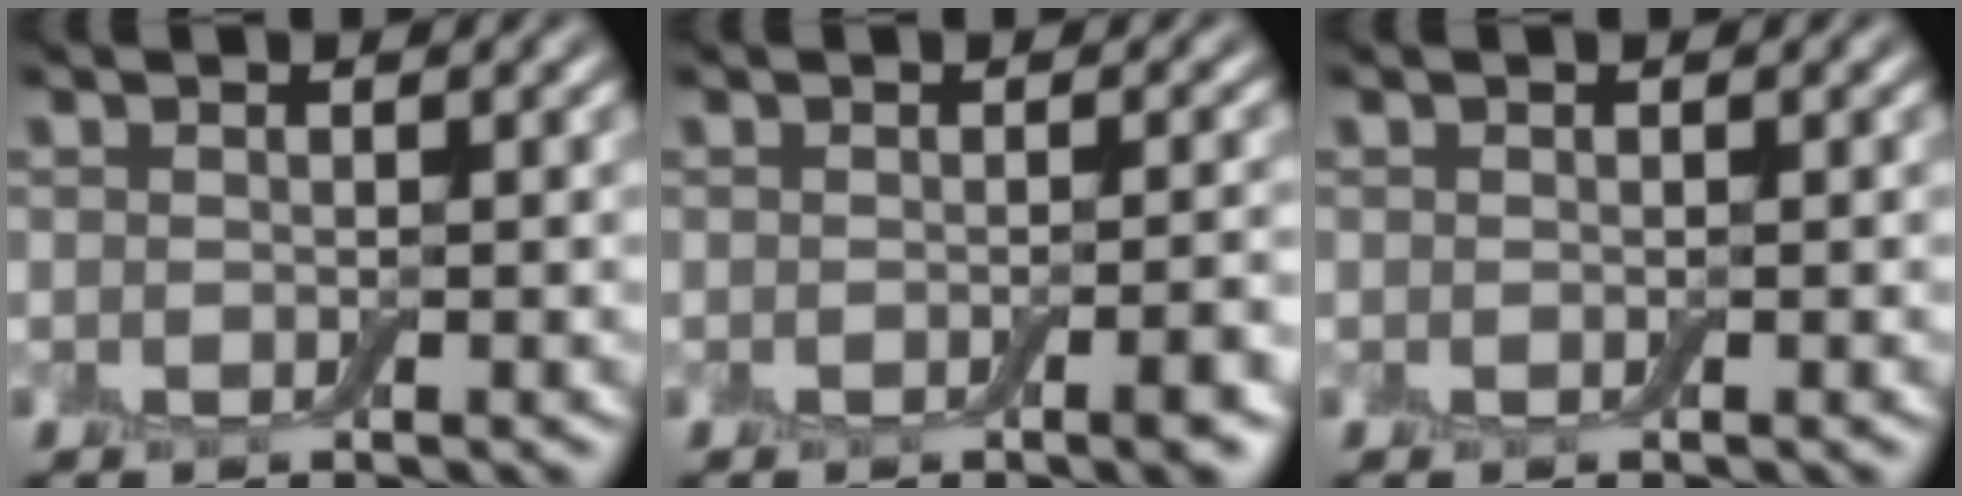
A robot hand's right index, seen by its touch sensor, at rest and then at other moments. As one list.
[{"total": 2.5, "force": [-0.9, 0.6, 2.2], "torque": [-0.022, 0.003, -0.013]}, {"total": 0.0}]